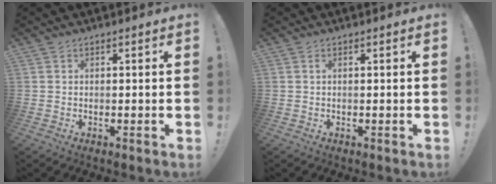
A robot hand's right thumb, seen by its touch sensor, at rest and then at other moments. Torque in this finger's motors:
{"motor_torque": [-0.09, 0.00, -0.17, 0.10, 0.03]}